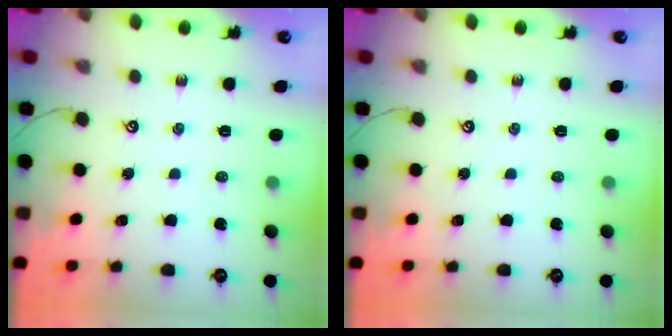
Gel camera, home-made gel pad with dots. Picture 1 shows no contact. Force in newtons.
{"total": 0.0}